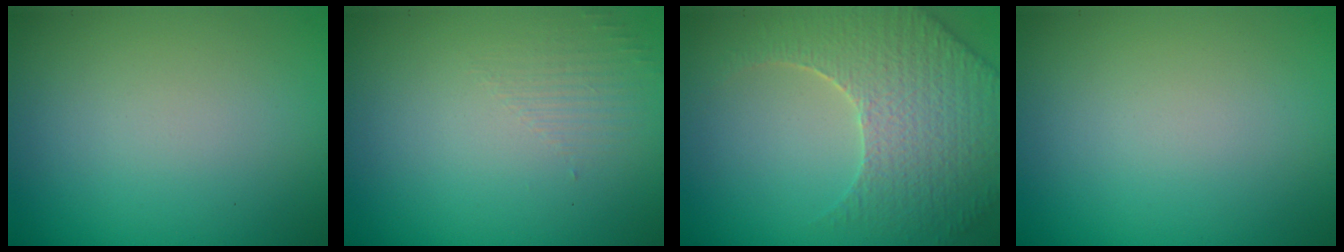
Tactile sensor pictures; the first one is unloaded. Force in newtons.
{"total": 1.3, "press": 0.1, "slide": 1.3}
{"total": 5.1, "press": 4.6, "slide": 2.1}
{"total": 0.0}